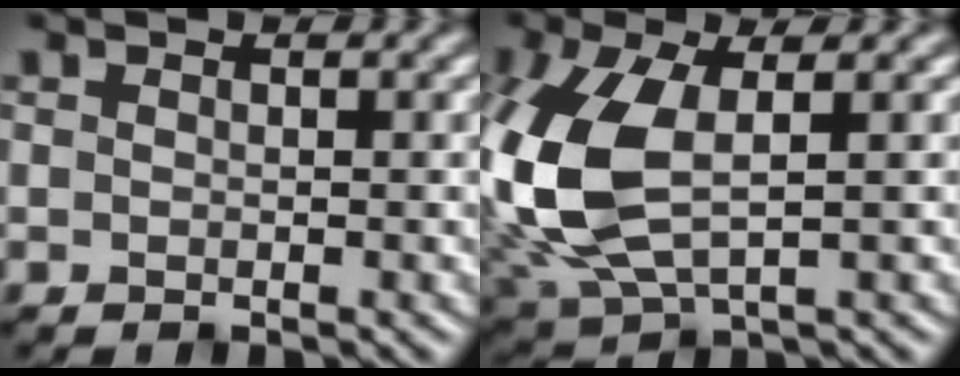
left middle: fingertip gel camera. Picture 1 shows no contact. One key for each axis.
{"total": 9.6, "fx": 0.3, "fy": 5.4, "fz": 8.0, "tx": -0.226, "ty": -0.007, "tz": 0.013}